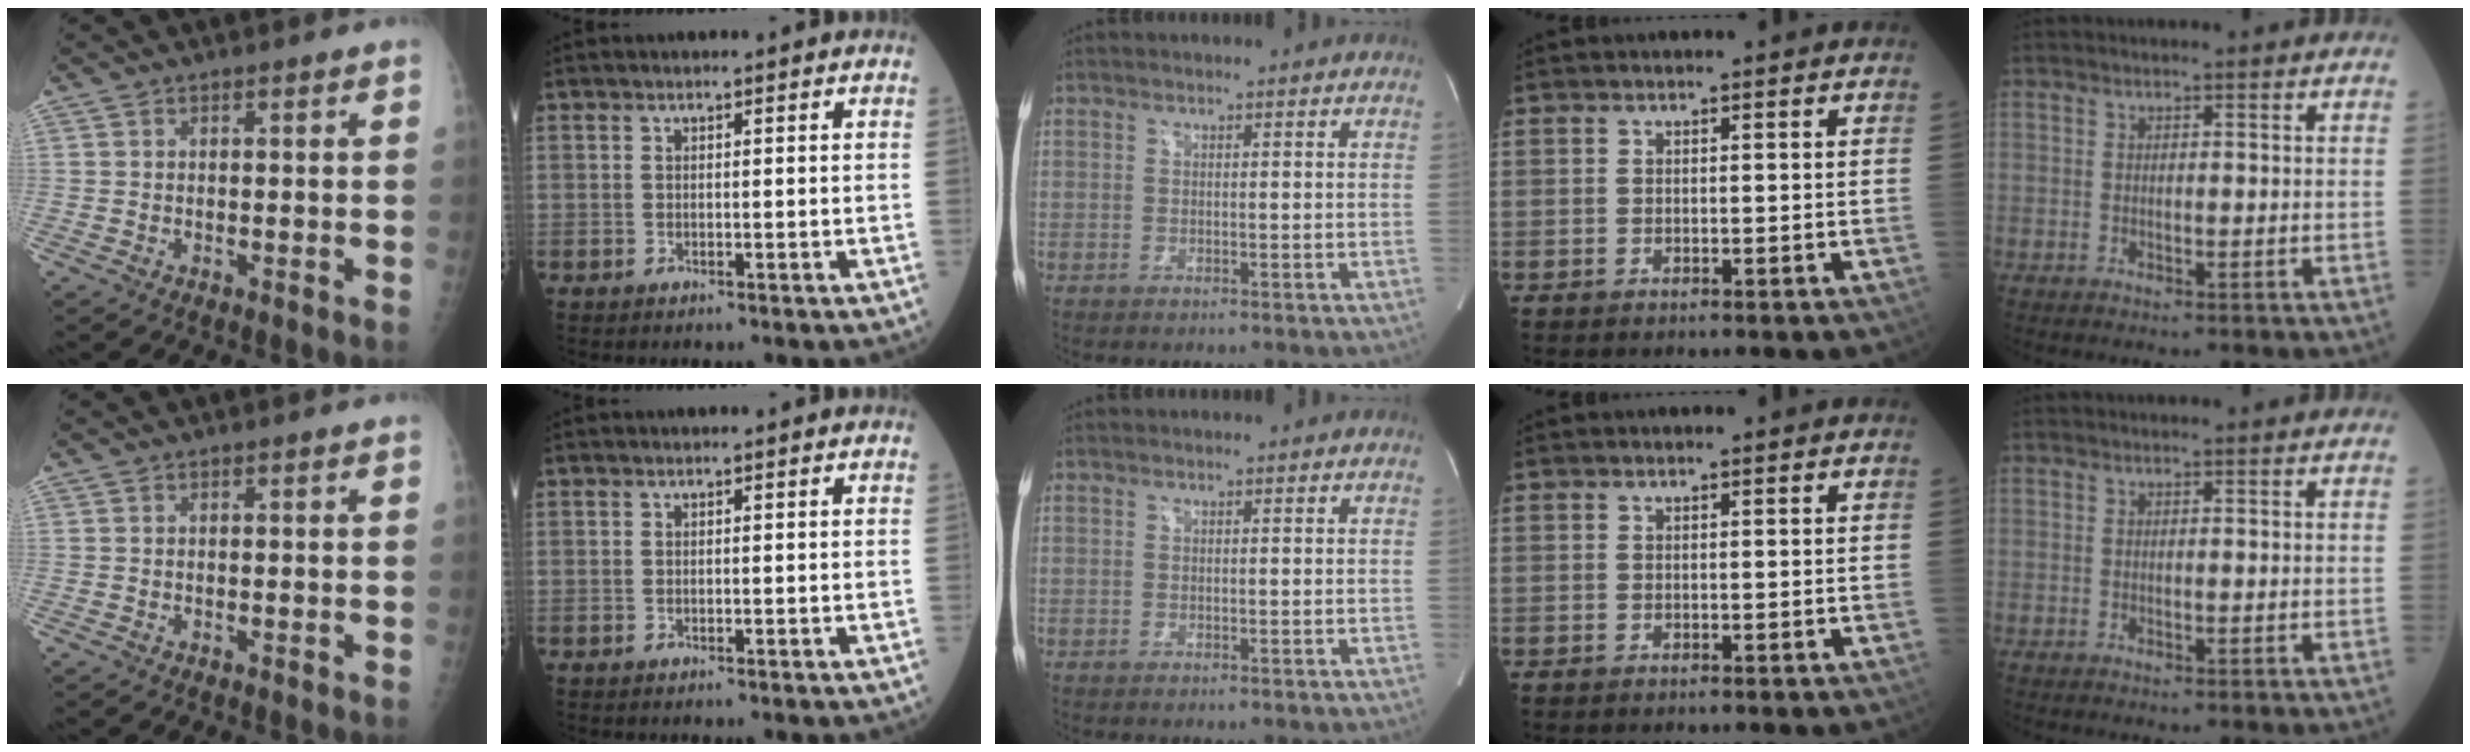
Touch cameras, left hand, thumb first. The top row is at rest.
{}